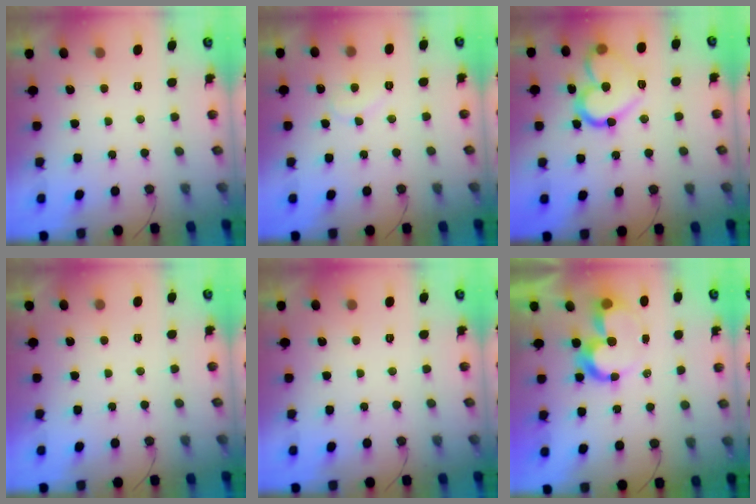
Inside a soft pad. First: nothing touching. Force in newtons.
{"total": 7.7, "press": 7.7, "slide": 0.5}
{"total": 15.5, "press": 15.5, "slide": 1.3}
{"total": 1.7, "press": 1.7, "slide": 0.0}
{"total": 0.0}
{"total": 9.8, "press": 9.8, "slide": 0.6}